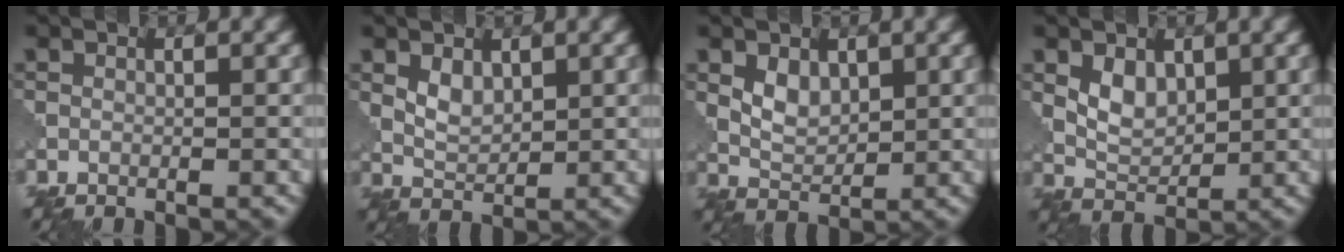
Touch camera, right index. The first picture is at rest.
{"total": 2.2, "force": [0.9, 1.3, 1.5], "torque": [-0.033, -0.004, 0.023]}
{"total": 2.6, "force": [0.9, 1.7, 1.7], "torque": [-0.036, -0.005, 0.022]}
{"total": 3.0, "force": [1.0, 1.9, 2.0], "torque": [-0.041, -0.006, 0.024]}